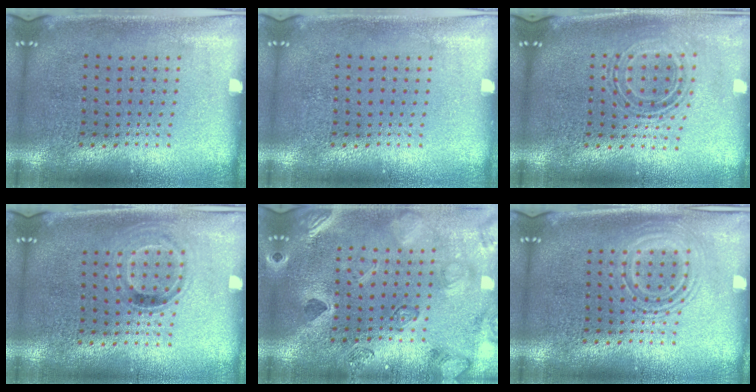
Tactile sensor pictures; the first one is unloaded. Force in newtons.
{"total": 0.0}
{"total": 0.7, "press": 0.7, "slide": 0.2}
{"total": 1.0, "press": 0.8, "slide": 0.5}
{"total": 2.5, "press": 2.4, "slide": 0.5}
{"total": 1.4, "press": 1.4, "slide": 0.2}